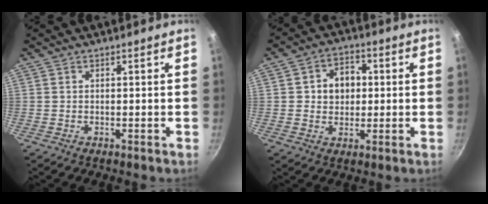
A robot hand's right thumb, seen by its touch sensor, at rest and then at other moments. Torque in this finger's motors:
{"motor_torque": [-0.73, 0.19, 0.24, -0.19, 0.08]}